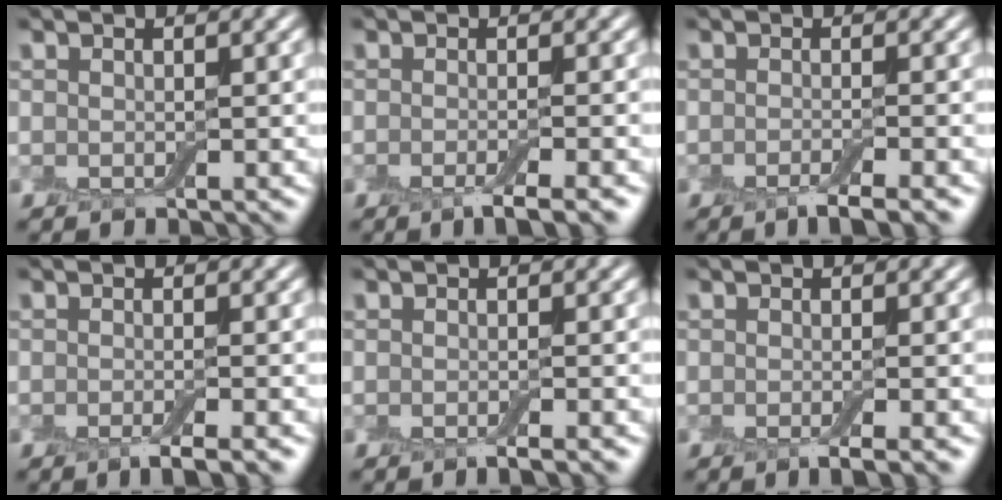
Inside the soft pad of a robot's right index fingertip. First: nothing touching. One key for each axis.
{"total": 3.2, "fx": -1.7, "fy": 0.7, "fz": 2.6, "tx": -0.032, "ty": -0.003, "tz": -0.034}
{"total": 2.9, "fx": -1.8, "fy": 0.5, "fz": 2.3, "tx": -0.028, "ty": -0.001, "tz": -0.035}
{"total": 2.7, "fx": -1.5, "fy": 0.5, "fz": 2.2, "tx": -0.027, "ty": -0.002, "tz": -0.029}
{"total": 1.7, "fx": -0.9, "fy": 0.3, "fz": 1.4, "tx": -0.012, "ty": -0.001, "tz": -0.015}
{"total": 2.1, "fx": -0.9, "fy": 0.4, "fz": 1.9, "tx": -0.022, "ty": -0.004, "tz": -0.019}